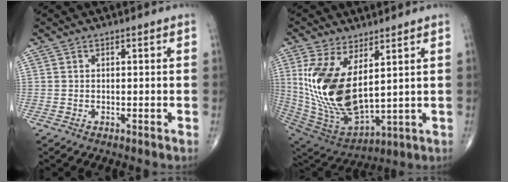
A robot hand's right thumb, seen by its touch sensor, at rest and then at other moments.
{"total": 18.9, "force": [4.4, 9.2, 15.9], "torque": [-0.317, -0.036, 0.106]}